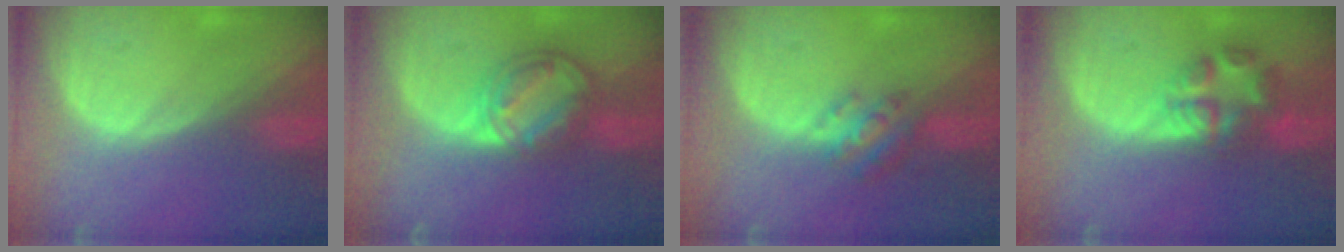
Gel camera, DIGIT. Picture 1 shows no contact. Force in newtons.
{"total": 8.3, "press": 7.1, "slide": 4.4}
{"total": 4.8, "press": 4.5, "slide": 1.6}
{"total": 6.7, "press": 6.4, "slide": 1.8}